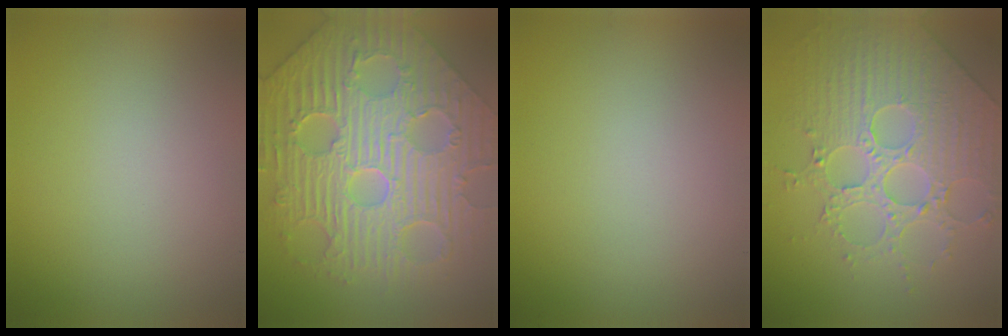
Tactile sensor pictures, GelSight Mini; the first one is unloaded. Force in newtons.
{"total": 11.8, "press": 8.1, "slide": 8.5}
{"total": 0.0}
{"total": 4.9, "press": 4.9, "slide": 0.4}